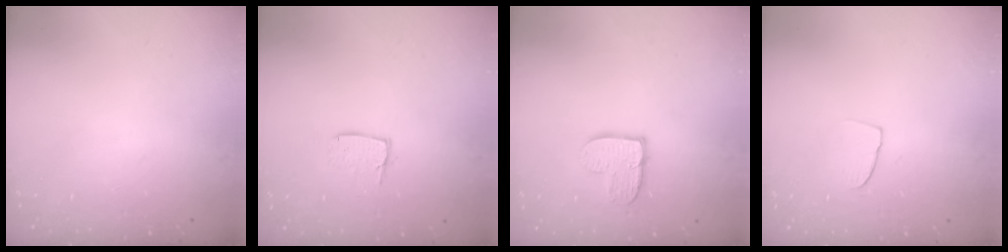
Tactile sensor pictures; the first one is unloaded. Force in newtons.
{"total": 6.7, "press": 6.7, "slide": 0.5}
{"total": 9.4, "press": 9.3, "slide": 0.7}
{"total": 5.0, "press": 4.9, "slide": 0.5}